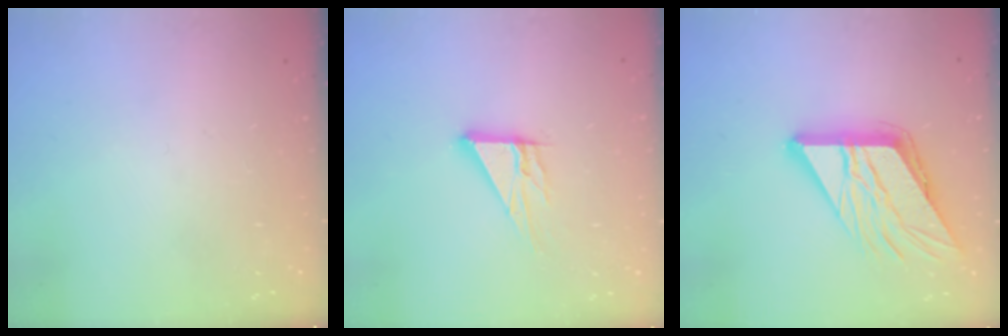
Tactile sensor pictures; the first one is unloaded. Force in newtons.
{"total": 9.0, "press": 9.0, "slide": 0.7}
{"total": 18.8, "press": 18.6, "slide": 2.2}